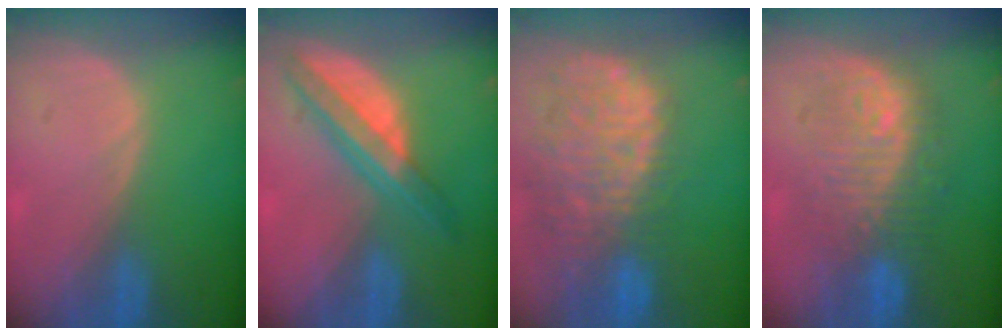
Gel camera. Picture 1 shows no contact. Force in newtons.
{"total": 7.7, "press": 6.5, "slide": 4.1}
{"total": 14.1, "press": 11.6, "slide": 8.0}
{"total": 9.6, "press": 9.6, "slide": 0.7}